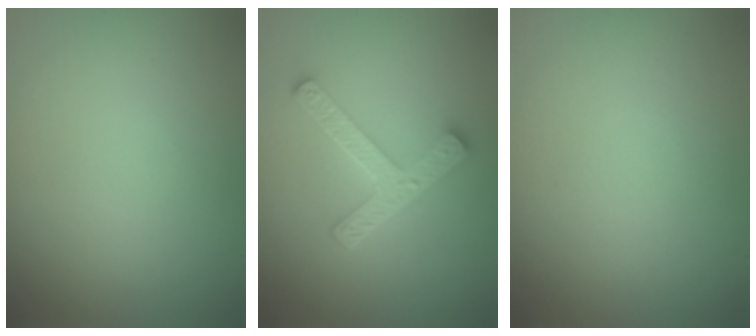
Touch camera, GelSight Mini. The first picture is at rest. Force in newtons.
{"total": 5.0, "press": 3.7, "slide": 3.4}
{"total": 0.0}